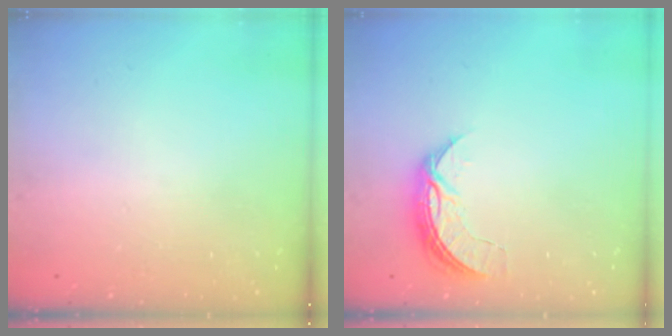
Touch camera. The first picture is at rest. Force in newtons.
{"total": 6.8, "press": 6.8, "slide": 0.7}